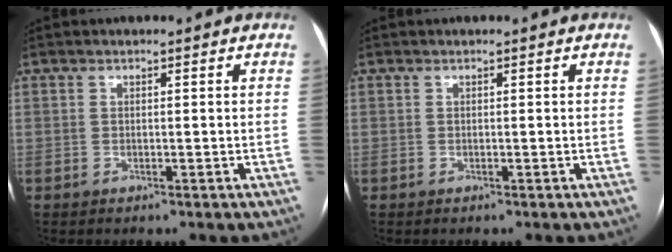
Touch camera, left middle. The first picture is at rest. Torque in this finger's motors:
{"motor_torque": [0.00, 0.00, 0.00, 0.00]}